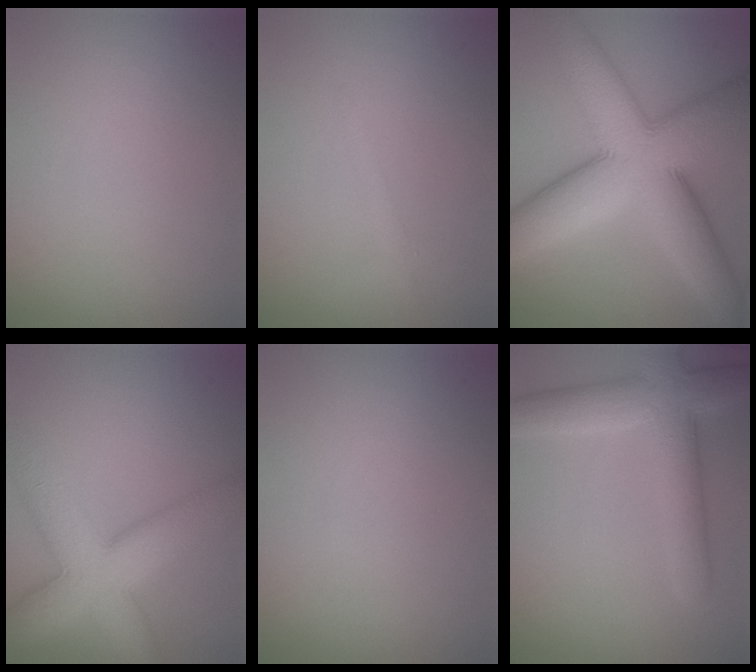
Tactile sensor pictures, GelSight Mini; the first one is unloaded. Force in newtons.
{"total": 1.0, "press": 1.0, "slide": 0.1}
{"total": 13.4, "press": 13.4, "slide": 0.3}
{"total": 9.3, "press": 9.3, "slide": 0.6}
{"total": 0.0}
{"total": 6.3, "press": 6.3, "slide": 0.3}